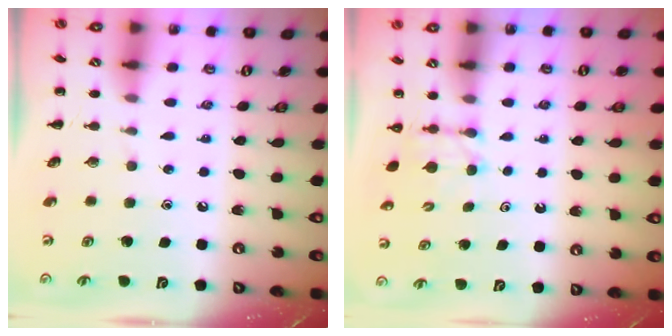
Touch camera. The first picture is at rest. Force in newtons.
{"total": 2.8, "press": 2.6, "slide": 1.1}